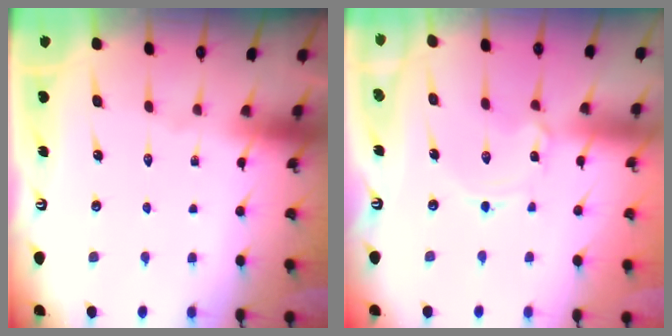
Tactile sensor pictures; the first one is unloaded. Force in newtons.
{"total": 1.8, "press": 1.8, "slide": 0.3}